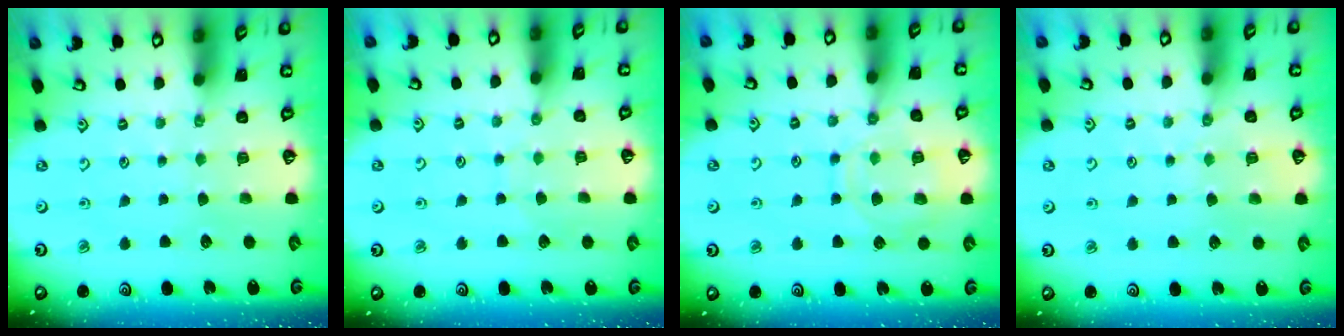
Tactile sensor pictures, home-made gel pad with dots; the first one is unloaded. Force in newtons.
{"total": 4.1, "press": 4.1, "slide": 0.4}
{"total": 11.5, "press": 11.4, "slide": 1.2}
{"total": 4.1, "press": 4.1, "slide": 0.4}